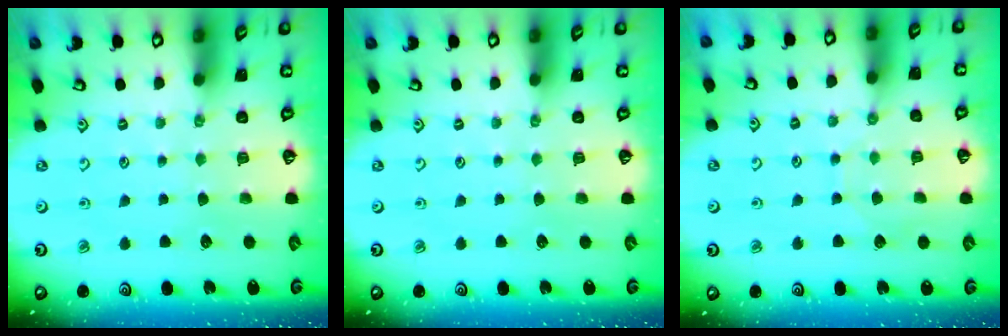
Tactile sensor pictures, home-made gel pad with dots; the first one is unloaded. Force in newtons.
{"total": 0.0}
{"total": 5.4, "press": 5.4, "slide": 0.6}